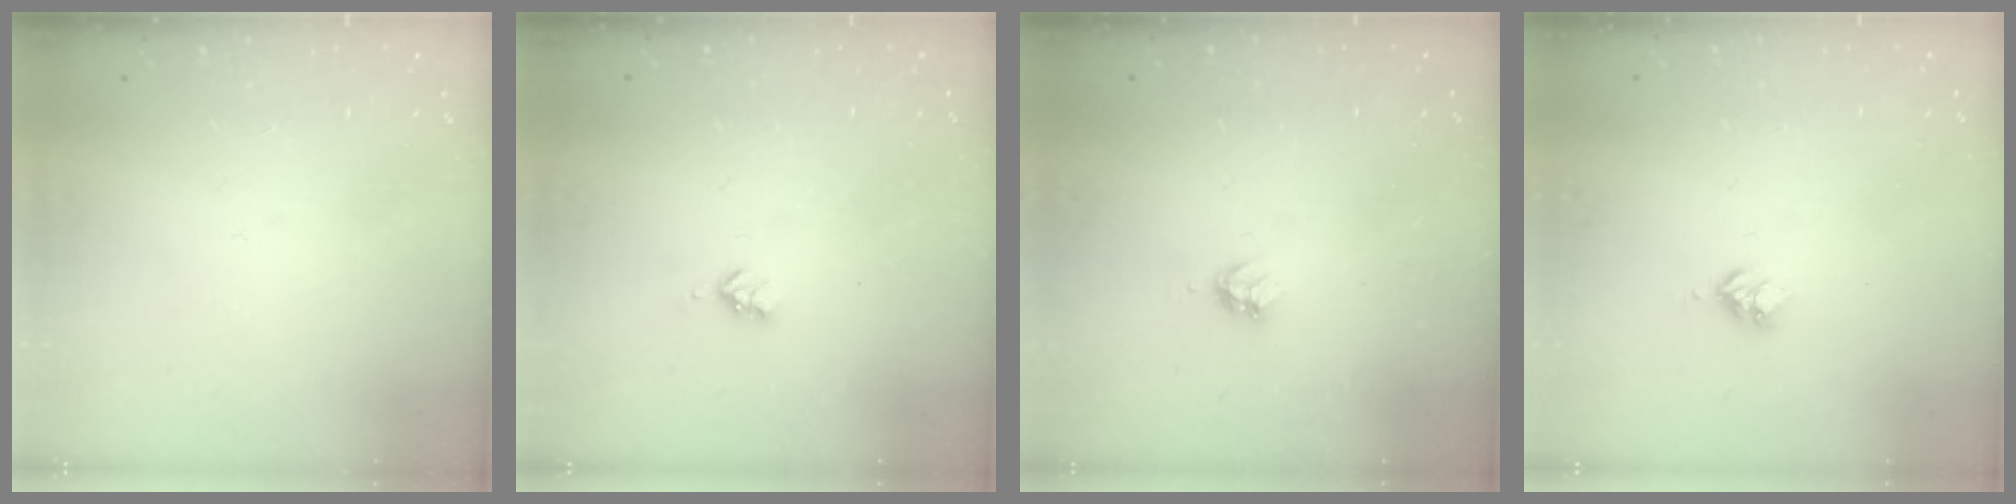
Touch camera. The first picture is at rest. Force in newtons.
{"total": 2.7, "press": 2.6, "slide": 0.5}
{"total": 3.2, "press": 3.1, "slide": 0.5}
{"total": 3.0, "press": 2.9, "slide": 0.4}